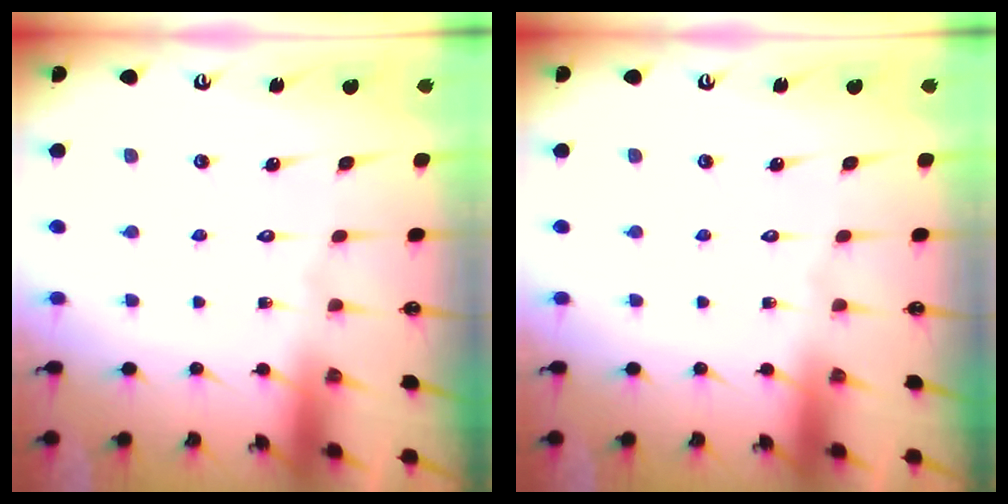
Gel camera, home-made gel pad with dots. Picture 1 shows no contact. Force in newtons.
{"total": 0.0}